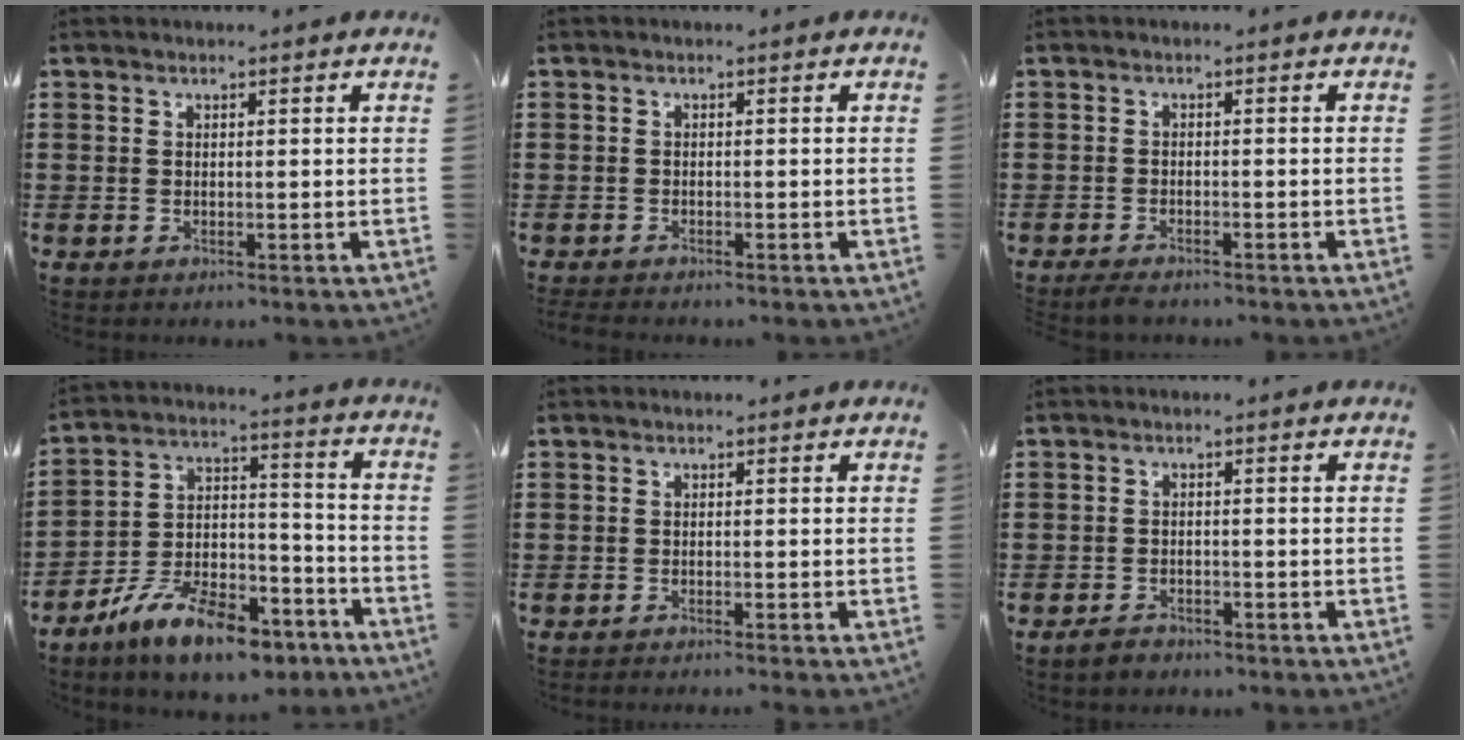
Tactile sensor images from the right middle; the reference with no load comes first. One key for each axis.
{"total": 1.0, "fx": -1.0, "fy": 0.1, "fz": 0.1, "tx": -0.005, "ty": -0.001, "tz": -0.020}
{"total": 1.7, "fx": -1.6, "fy": 0.3, "fz": 0.5, "tx": -0.019, "ty": -0.001, "tz": -0.035}
{"total": 11.8, "fx": -9.5, "fy": 3.6, "fz": 6.0, "tx": -0.117, "ty": 0.040, "tz": -0.185}
{"total": 0.8, "fx": -0.7, "fy": -0.2, "fz": 0.2, "tx": -0.004, "ty": 0.000, "tz": -0.015}
{"total": 1.9, "fx": -1.7, "fy": 0.7, "fz": 0.3, "tx": -0.011, "ty": 0.004, "tz": -0.038}